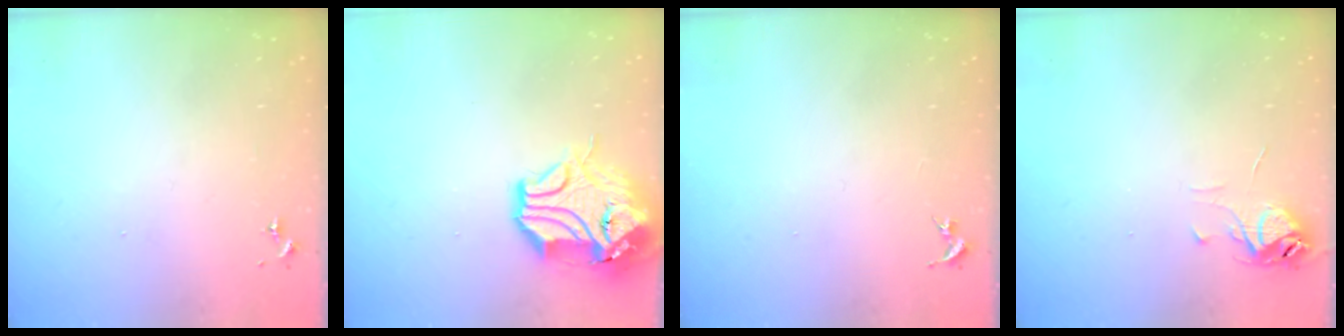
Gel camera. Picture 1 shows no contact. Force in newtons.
{"total": 16.2, "press": 16.1, "slide": 2.2}
{"total": 0.0}
{"total": 6.4, "press": 6.4, "slide": 0.5}